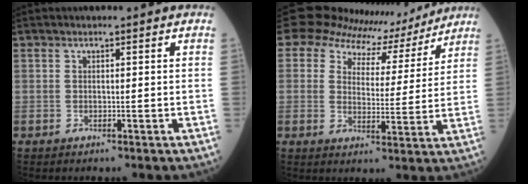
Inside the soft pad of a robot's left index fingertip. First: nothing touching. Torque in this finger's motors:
{"motor_torque": [0.85, -0.95, 0.00, -0.05]}